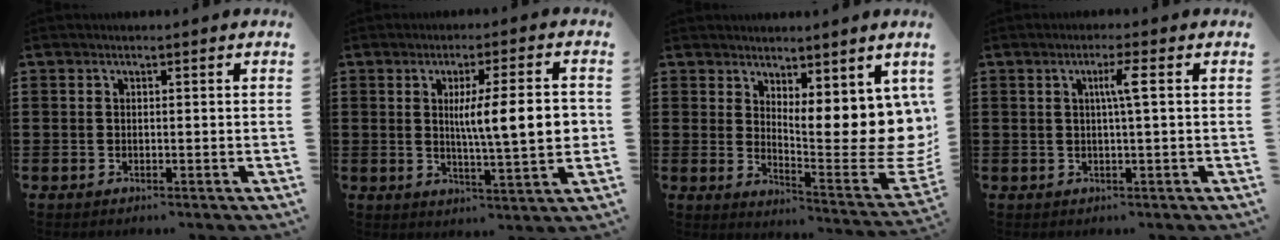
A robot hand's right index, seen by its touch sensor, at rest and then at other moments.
{"total": 10.3, "force": [1.1, 1.6, 10.2], "torque": [-0.160, -0.005, 0.010]}
{"total": 9.0, "force": [4.9, 3.4, 6.7], "torque": [-0.084, -0.062, 0.089]}
{"total": 3.3, "force": [0.6, -0.2, 3.3], "torque": [-0.062, 0.000, 0.005]}